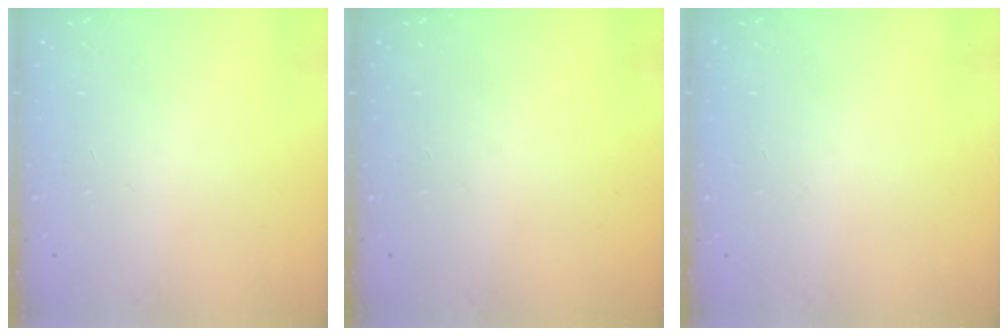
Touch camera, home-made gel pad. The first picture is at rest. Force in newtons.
{"total": 0.0}
{"total": 0.0}